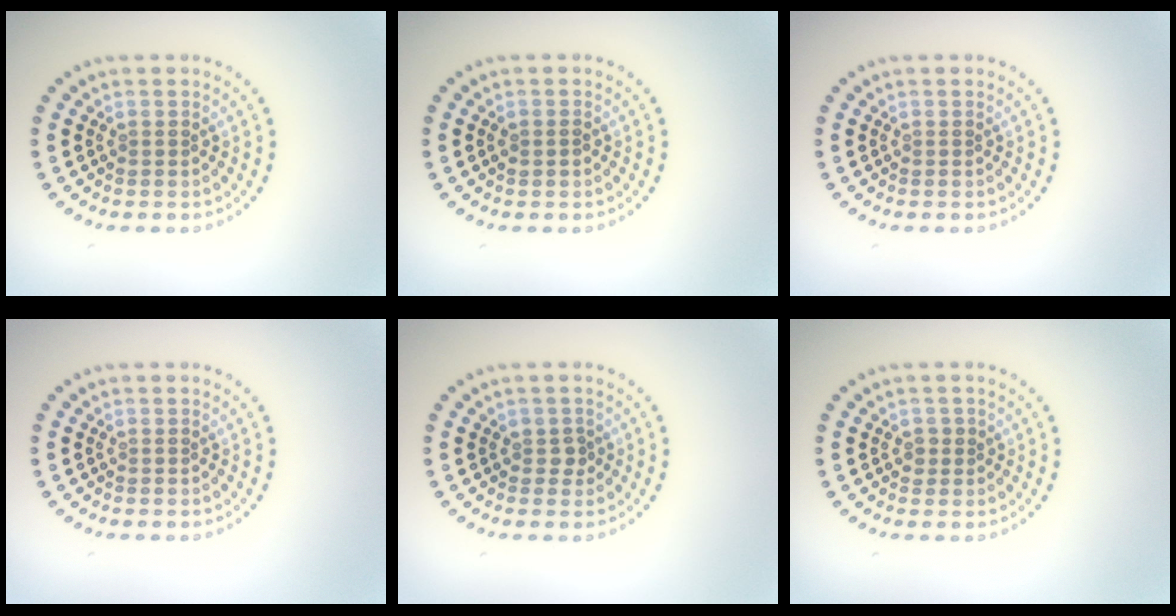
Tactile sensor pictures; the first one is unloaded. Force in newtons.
{"total": 0.8, "press": 0.8, "slide": 0.0}
{"total": 0.0}
{"total": 0.0}
{"total": 0.9, "press": 0.8, "slide": 0.3}
{"total": 1.0, "press": 0.9, "slide": 0.3}